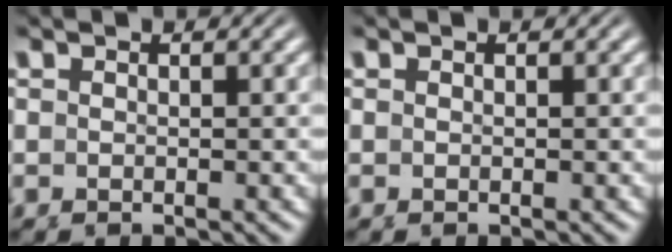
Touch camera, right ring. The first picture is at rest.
{"total": 0.0}